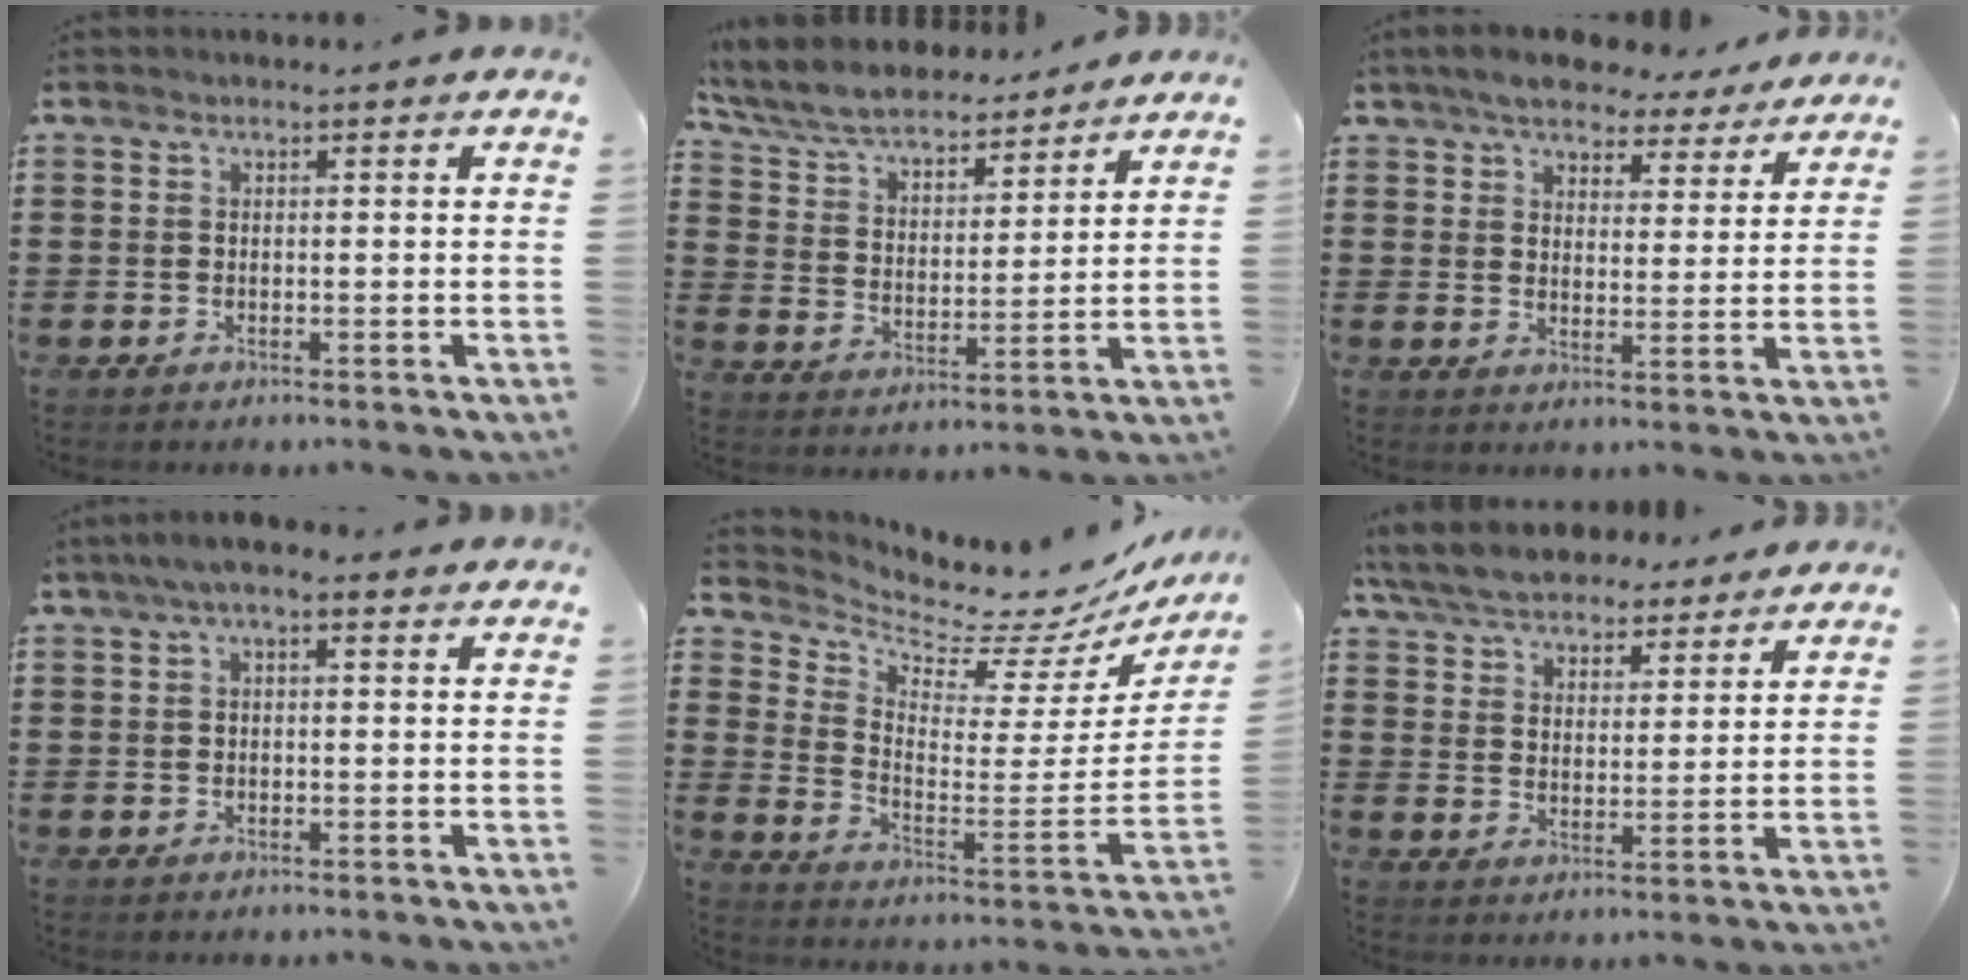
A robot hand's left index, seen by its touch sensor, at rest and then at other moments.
{"total": 7.3, "force": [6.8, 1.4, 2.2], "torque": [-0.073, -0.037, 0.120]}
{"total": 6.2, "force": [5.8, 1.6, 1.5], "torque": [-0.048, -0.020, 0.104]}
{"total": 2.3, "force": [0.6, 0.9, 2.0], "torque": [-0.038, 0.007, 0.008]}
{"total": 4.9, "force": [4.7, 1.1, 1.0], "torque": [-0.036, -0.063, 0.070]}
{"total": 6.7, "force": [6.2, 1.8, 1.7], "torque": [-0.061, -0.015, 0.113]}